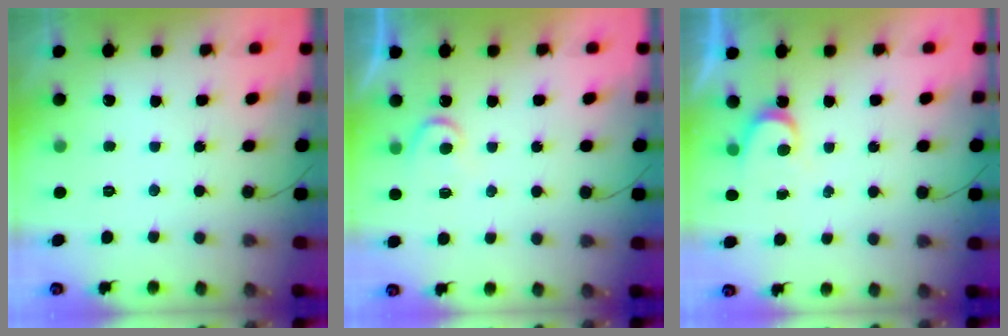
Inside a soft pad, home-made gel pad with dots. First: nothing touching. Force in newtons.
{"total": 4.9, "press": 4.9, "slide": 0.5}
{"total": 3.5, "press": 3.5, "slide": 0.3}